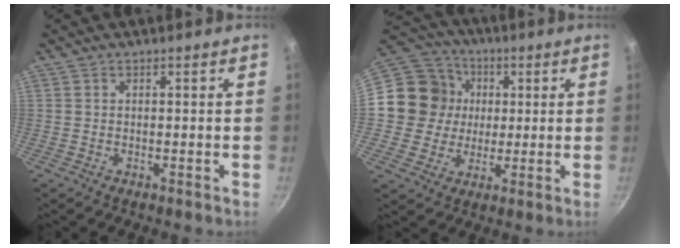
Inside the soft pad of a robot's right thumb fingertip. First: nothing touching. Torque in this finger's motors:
{"motor_torque": [-0.51, 0.52, 0.15, -0.15, 0.07]}